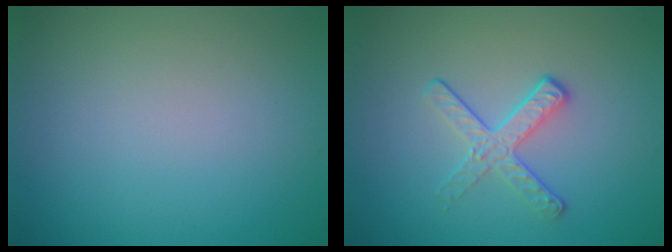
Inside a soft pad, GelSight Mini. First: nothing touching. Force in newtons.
{"total": 2.4, "press": 1.7, "slide": 1.7}